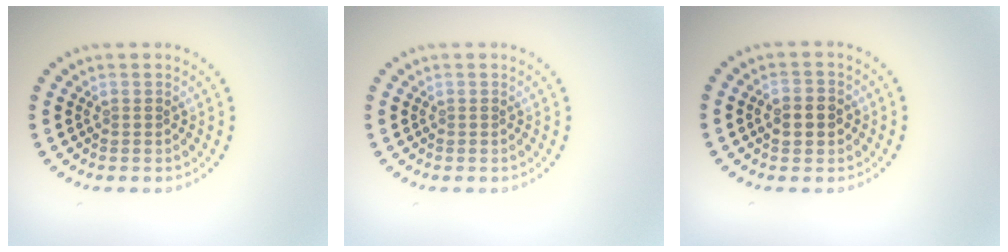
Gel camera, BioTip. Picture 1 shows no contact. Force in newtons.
{"total": 0.0}
{"total": 2.7, "press": 2.7, "slide": 0.5}